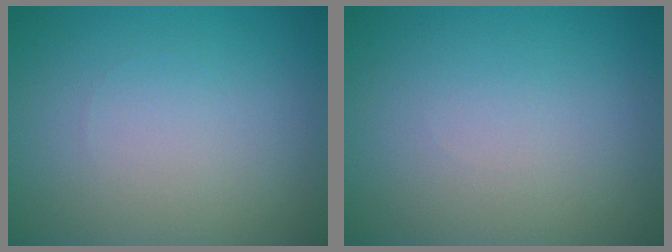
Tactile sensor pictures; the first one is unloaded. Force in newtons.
{"total": 0.0}